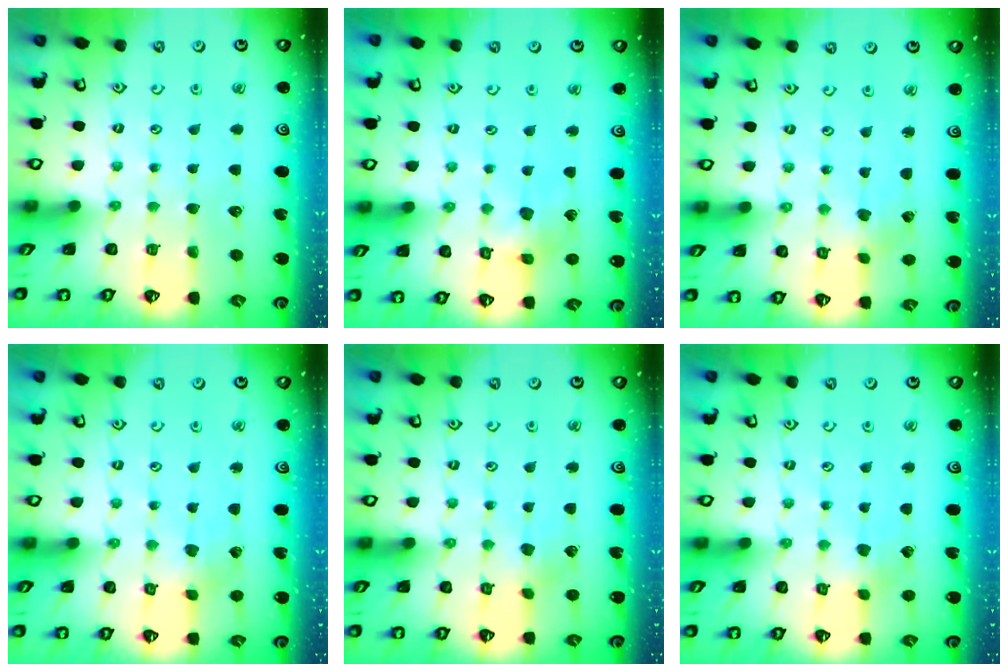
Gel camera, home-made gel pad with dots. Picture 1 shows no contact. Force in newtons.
{"total": 6.3, "press": 6.2, "slide": 0.6}
{"total": 0.0}
{"total": 1.6, "press": 1.6, "slide": 0.2}
{"total": 2.9, "press": 2.8, "slide": 0.3}
{"total": 1.8, "press": 1.8, "slide": 0.3}